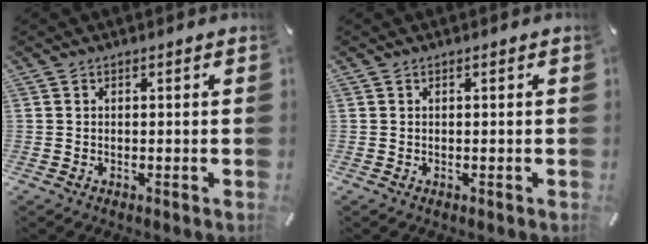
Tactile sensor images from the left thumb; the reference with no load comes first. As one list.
[{"total": 0.0}]